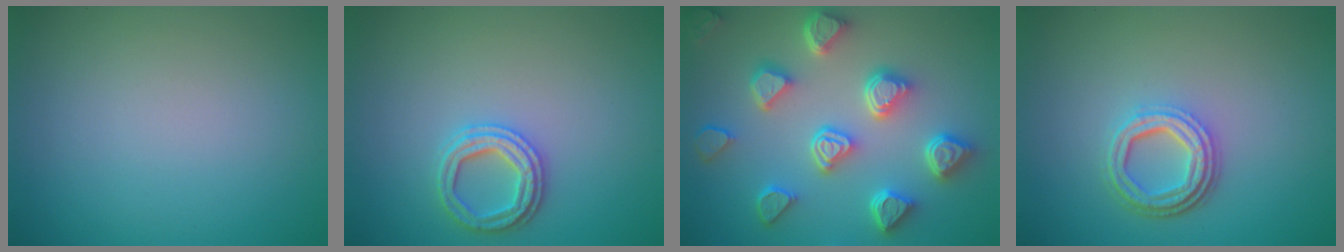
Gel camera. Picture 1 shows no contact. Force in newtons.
{"total": 2.7, "press": 2.7, "slide": 0.5}
{"total": 7.0, "press": 5.8, "slide": 4.0}
{"total": 4.1, "press": 3.2, "slide": 2.7}